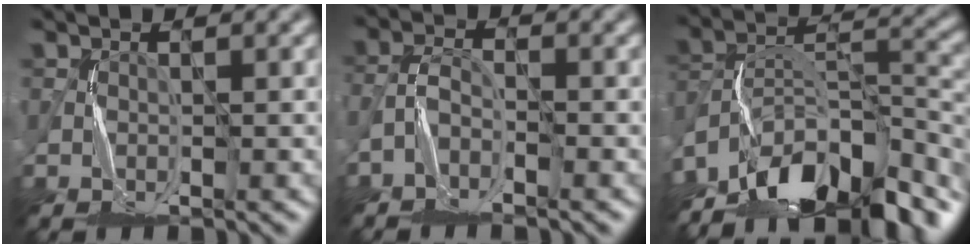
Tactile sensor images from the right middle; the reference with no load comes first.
{"total": 2.1, "force": [-1.9, 0.5, 0.6], "torque": [-0.008, 0.007, -0.044]}
{"total": 13.5, "force": [-10.9, 4.5, 6.7], "torque": [-0.112, 0.017, -0.191]}